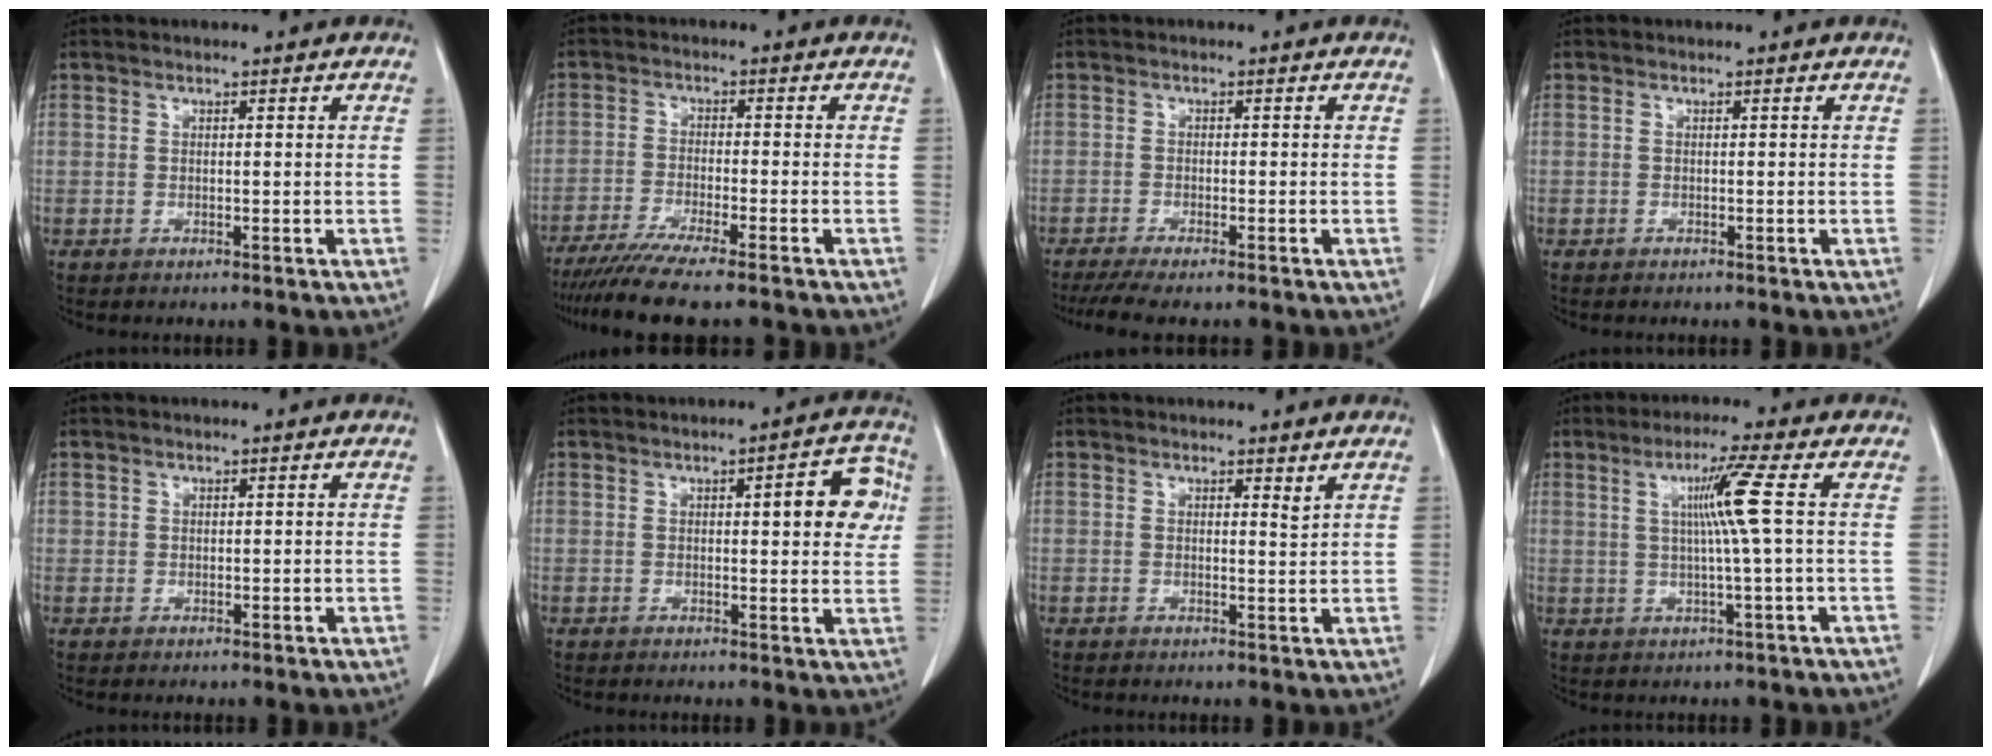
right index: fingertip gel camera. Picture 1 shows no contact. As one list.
[{"total": 10.7, "force": [-9.0, -0.1, 5.8], "torque": [-0.076, -0.026, -0.140]}, {"total": 6.1, "force": [-4.9, 0.6, 3.5], "torque": [-0.051, -0.012, -0.078]}, {"total": 0.0}, {"total": 0.8, "force": [0.3, 0.8, 0.2], "torque": [0.003, 0.001, 0.006]}, {"total": 7.4, "force": [2.0, 2.0, 6.8], "torque": [-0.074, 0.015, 0.019]}, {"total": 1.3, "force": [1.1, 0.1, 0.7], "torque": [-0.009, -0.010, 0.018]}, {"total": 6.5, "force": [1.3, -1.8, 6.1], "torque": [-0.111, 0.003, 0.027]}]